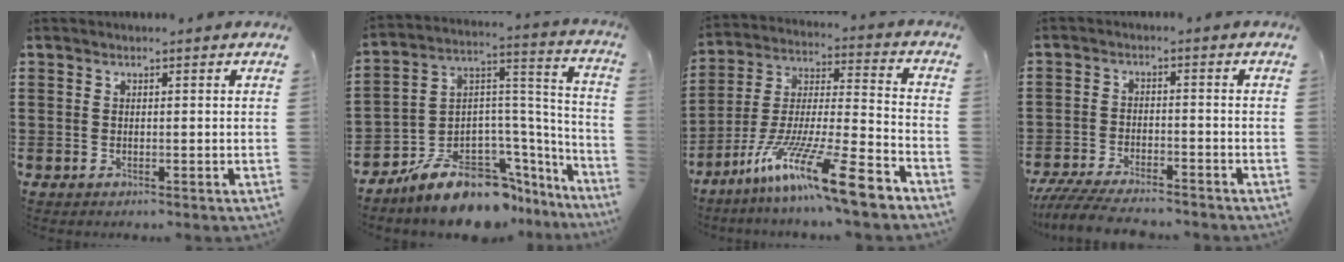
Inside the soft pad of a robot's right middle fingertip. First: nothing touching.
{"total": 11.9, "force": [-9.5, 5.0, 5.2], "torque": [-0.096, 0.024, -0.170]}
{"total": 14.7, "force": [-10.9, 0.3, 9.8], "torque": [-0.177, 0.008, -0.203]}
{"total": 5.4, "force": [-5.0, 0.6, 1.8], "torque": [-0.047, -0.009, -0.102]}